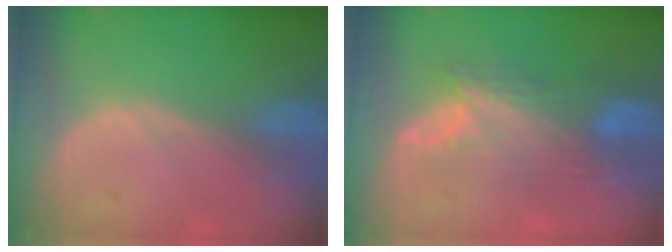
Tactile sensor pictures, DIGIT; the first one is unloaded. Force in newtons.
{"total": 8.0, "press": 7.5, "slide": 3.0}